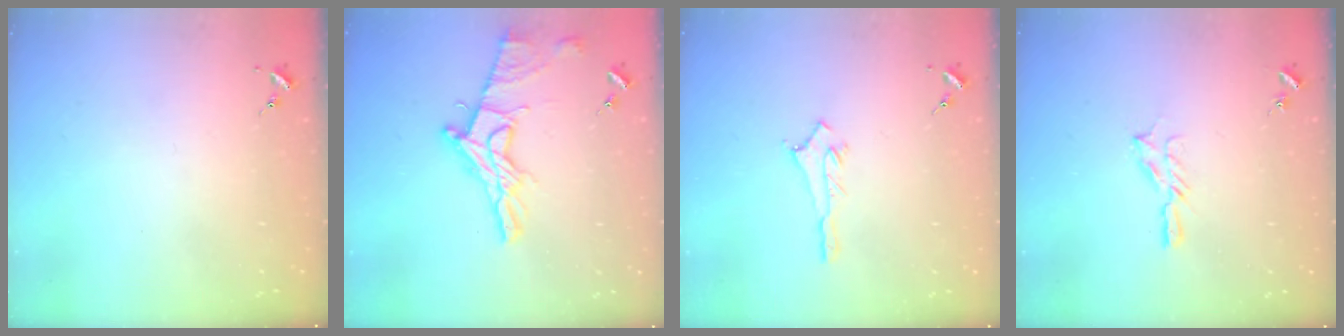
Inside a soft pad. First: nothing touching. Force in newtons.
{"total": 15.6, "press": 15.5, "slide": 1.6}
{"total": 2.9, "press": 2.8, "slide": 0.4}
{"total": 5.6, "press": 5.6, "slide": 0.6}